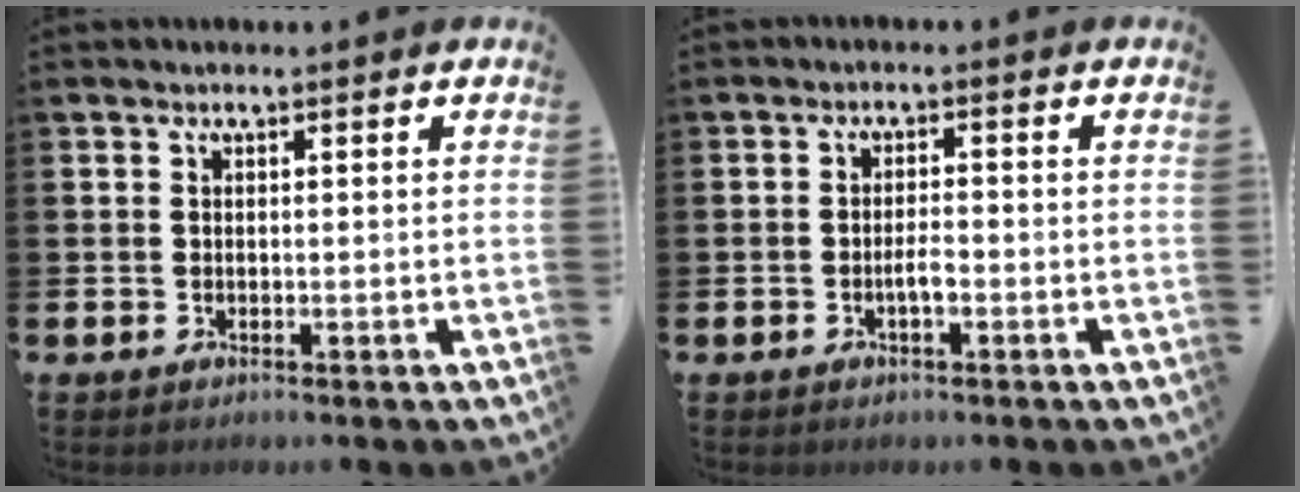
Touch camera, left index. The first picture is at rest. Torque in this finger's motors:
{"motor_torque": [0.07, 0.07, 0.00, 0.06]}